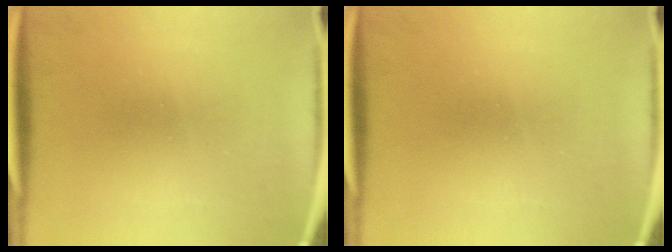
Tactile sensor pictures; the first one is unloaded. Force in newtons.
{"total": 0.0}